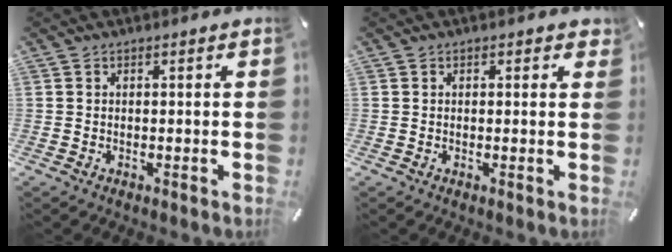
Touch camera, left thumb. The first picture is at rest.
{"total": 0.9, "force": [0.4, 0.6, 0.6], "torque": [-0.004, 0.002, 0.004]}